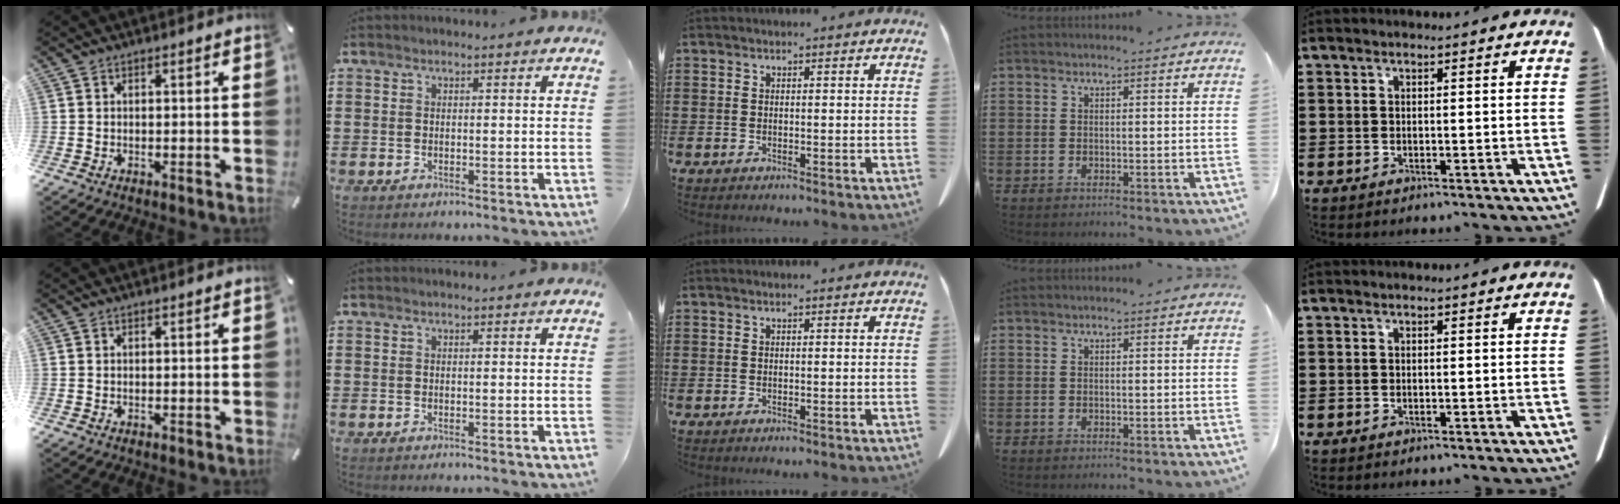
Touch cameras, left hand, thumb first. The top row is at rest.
{}